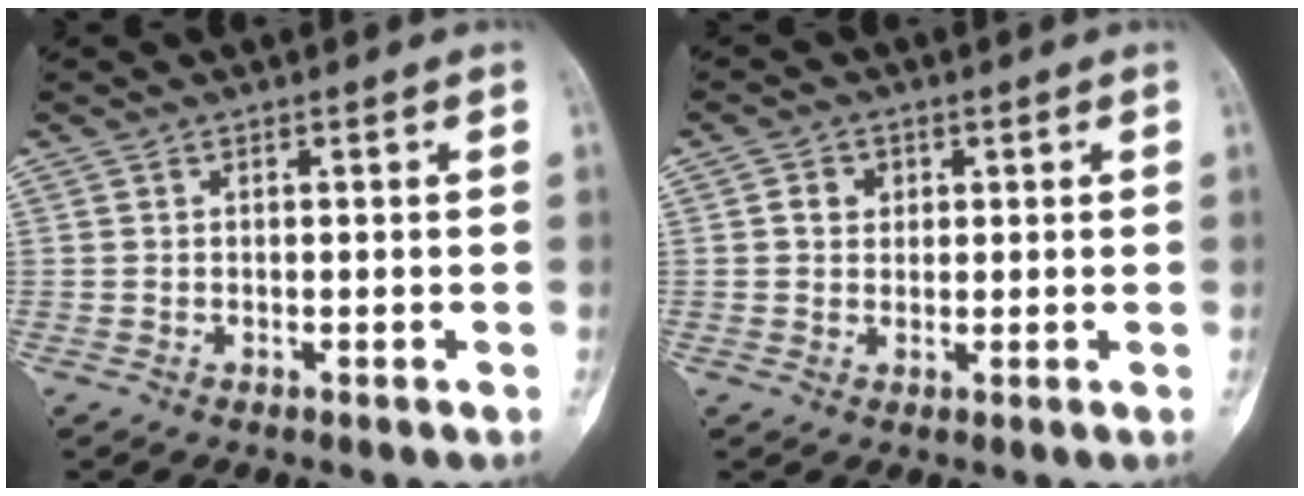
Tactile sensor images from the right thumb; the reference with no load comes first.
{"total": 3.0, "force": [0.8, 2.6, 1.2], "torque": [-0.005, 0.000, 0.011]}